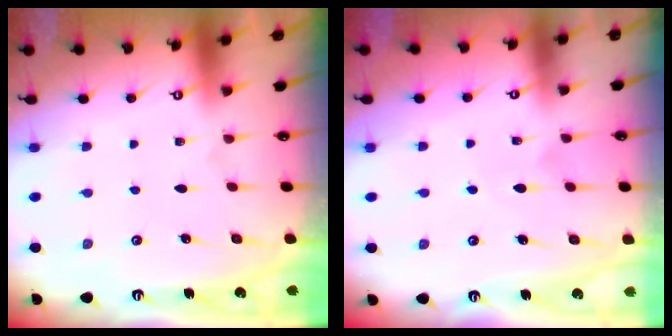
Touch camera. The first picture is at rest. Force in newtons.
{"total": 4.9, "press": 4.9, "slide": 0.6}